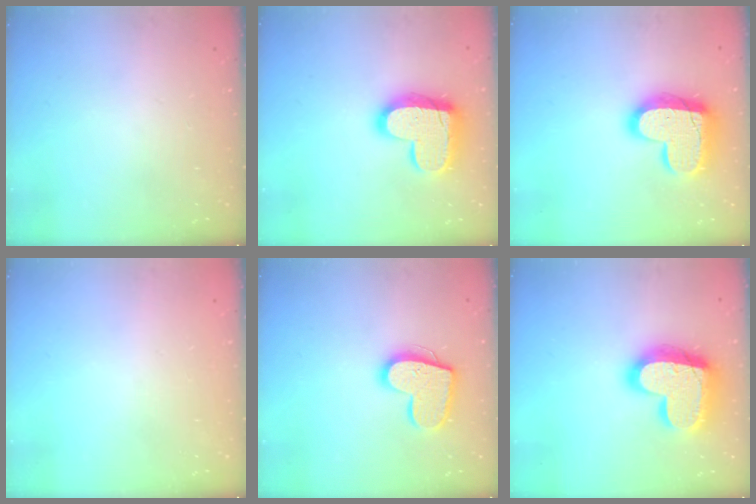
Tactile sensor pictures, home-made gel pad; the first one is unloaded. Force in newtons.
{"total": 17.2, "press": 17.1, "slide": 1.1}
{"total": 18.0, "press": 17.9, "slide": 1.3}
{"total": 0.0}
{"total": 14.8, "press": 14.8, "slide": 1.0}
{"total": 22.4, "press": 22.4, "slide": 1.4}